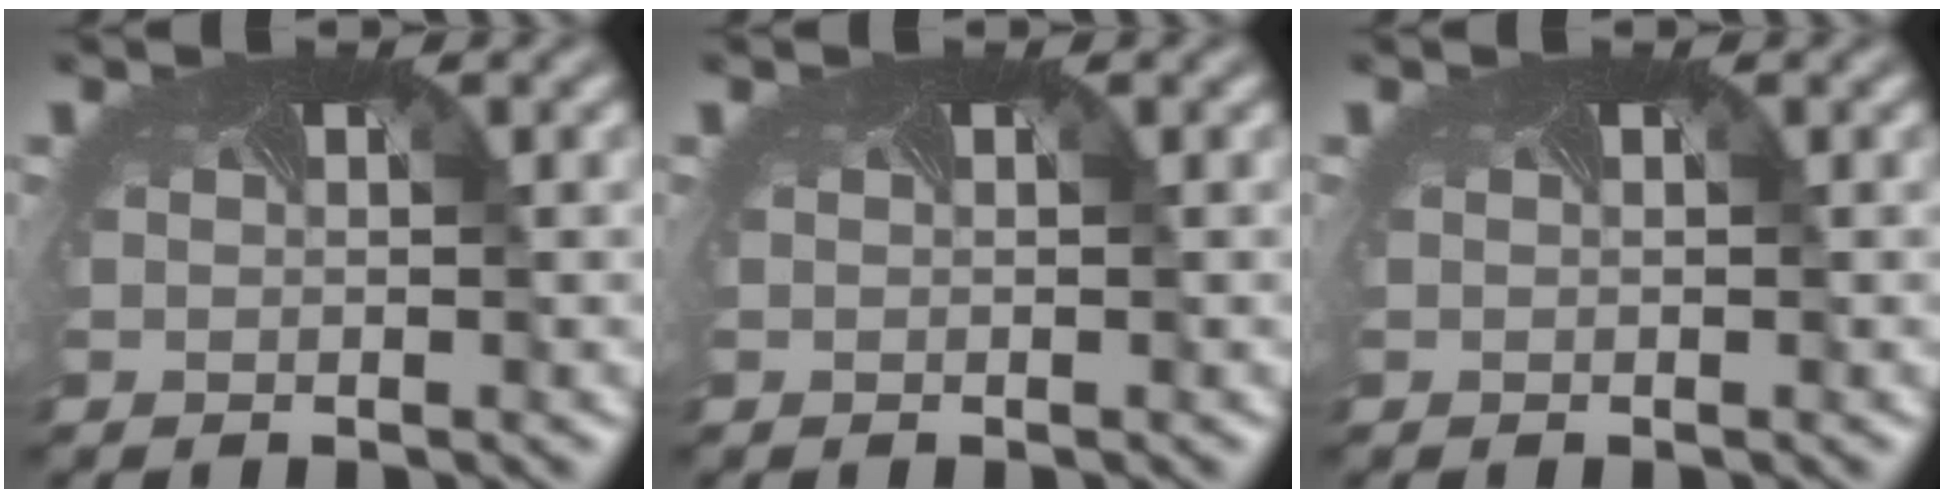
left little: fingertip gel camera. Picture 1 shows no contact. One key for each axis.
{"total": 0.0}
{"total": 0.0}